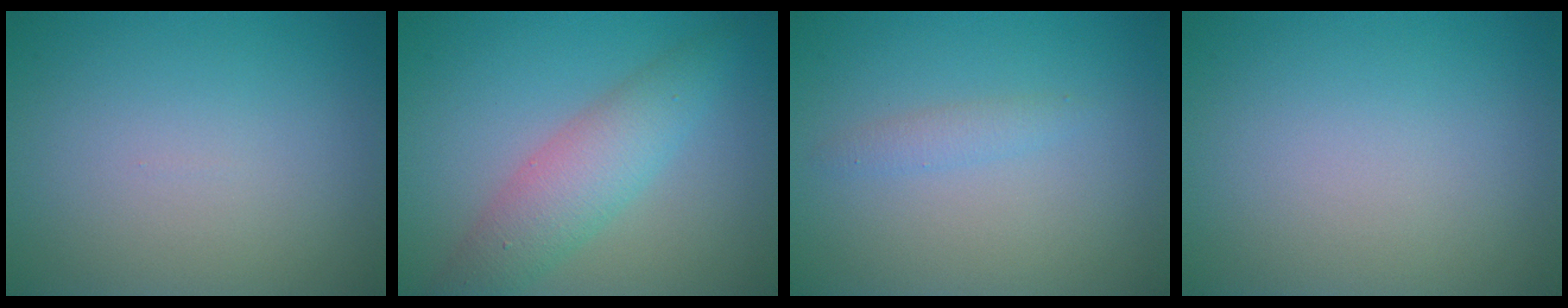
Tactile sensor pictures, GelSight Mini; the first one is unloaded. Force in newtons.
{"total": 4.6, "press": 4.6, "slide": 0.1}
{"total": 1.2, "press": 1.2, "slide": 0.0}
{"total": 0.0}